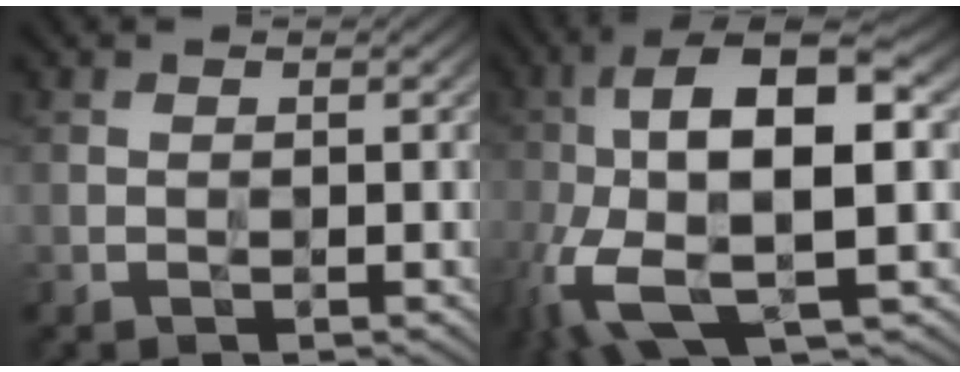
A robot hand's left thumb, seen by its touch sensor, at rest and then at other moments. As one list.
[{"total": 16.5, "force": [-2.7, 6.1, 15.1], "torque": [-0.328, 0.000, -0.050]}]